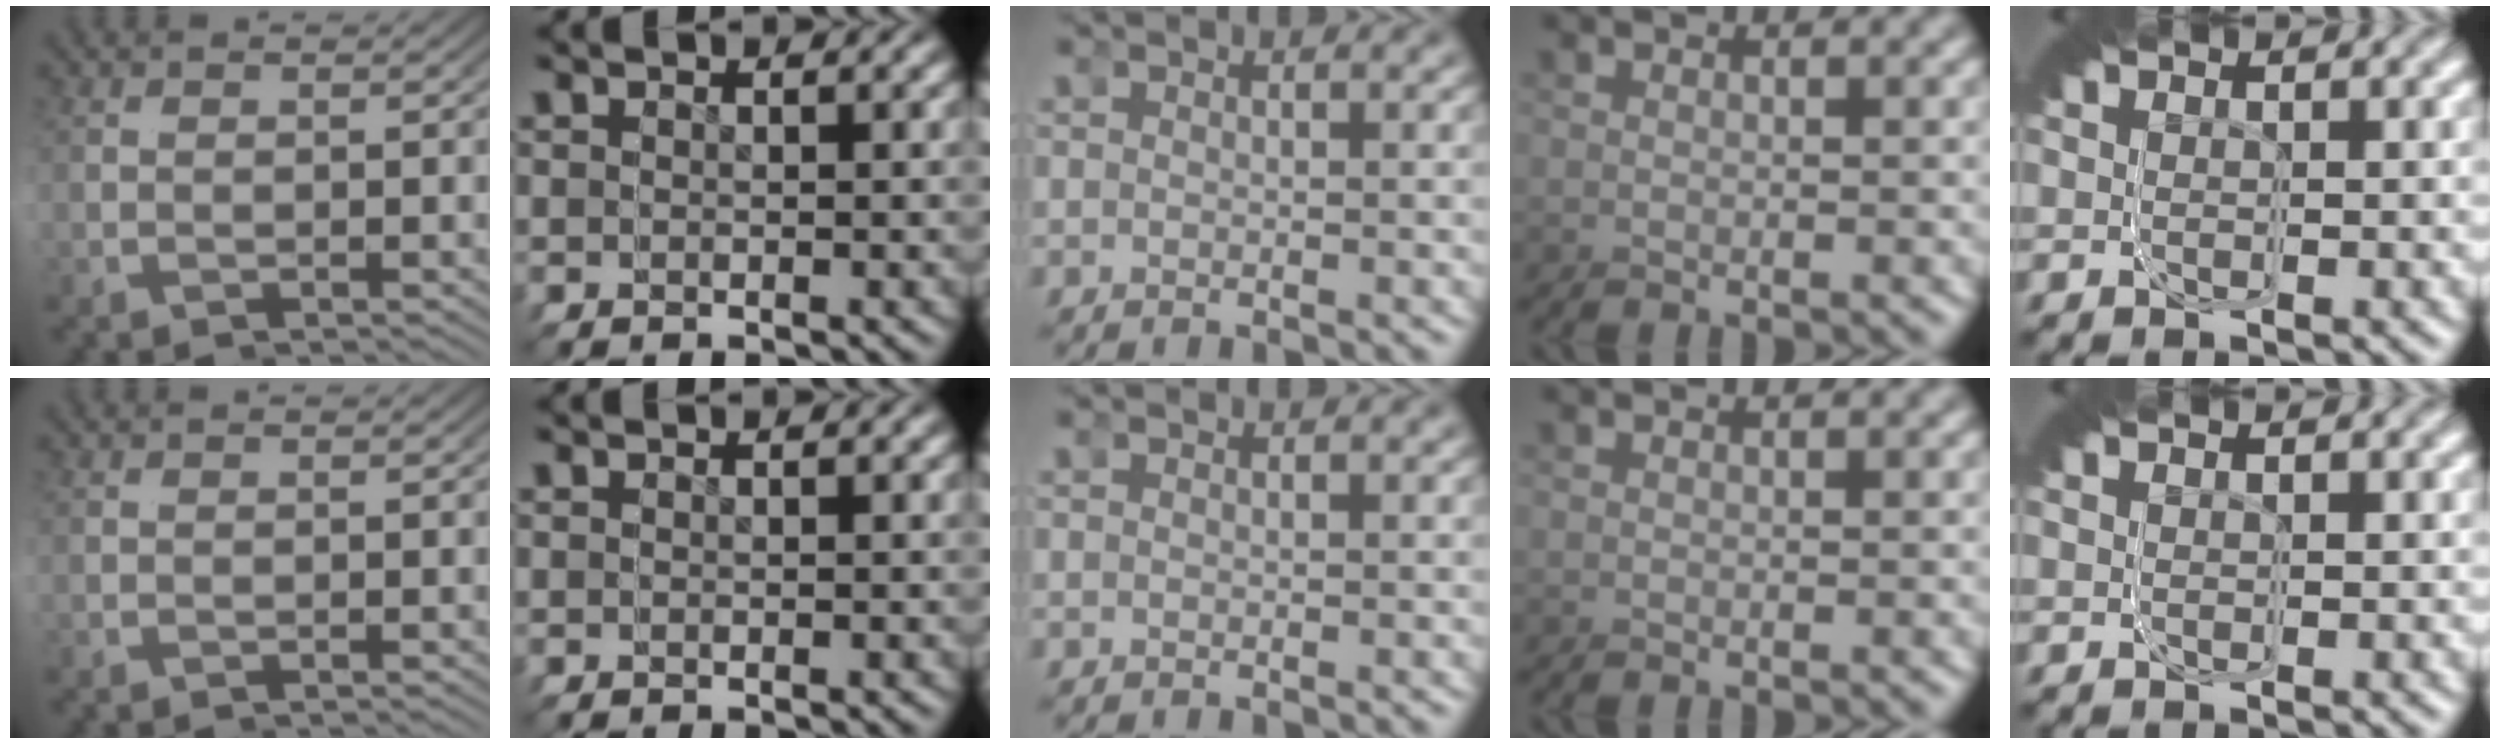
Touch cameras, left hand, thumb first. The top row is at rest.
{}